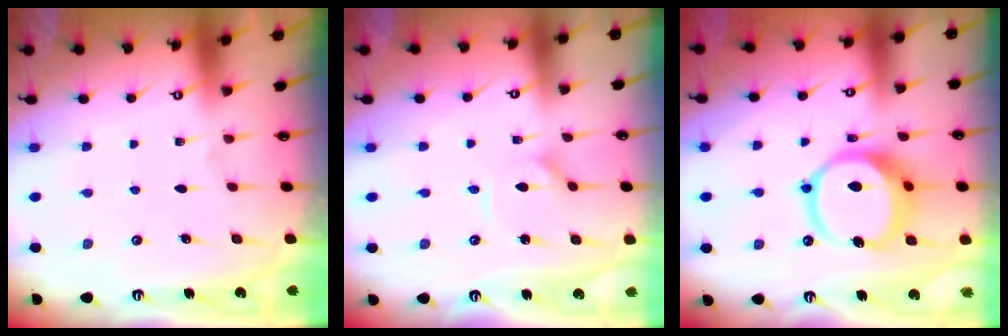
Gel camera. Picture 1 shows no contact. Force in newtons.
{"total": 2.2, "press": 2.2, "slide": 0.4}
{"total": 13.5, "press": 13.4, "slide": 1.8}